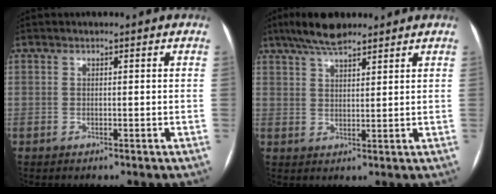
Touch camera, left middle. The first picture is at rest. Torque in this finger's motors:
{"motor_torque": [0.19, -0.19, 0.06, 0.01]}